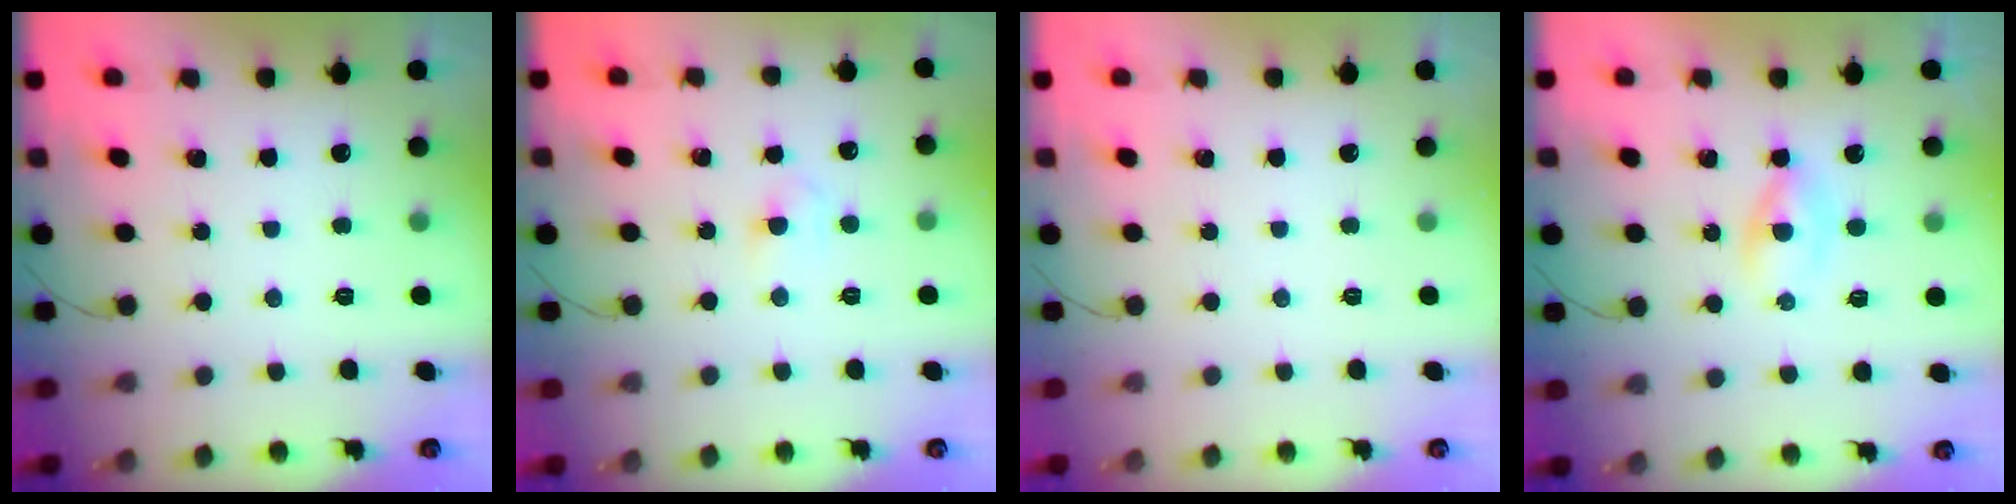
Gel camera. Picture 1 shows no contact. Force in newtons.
{"total": 3.3, "press": 3.1, "slide": 1.1}
{"total": 0.0}
{"total": 2.1, "press": 1.7, "slide": 1.2}